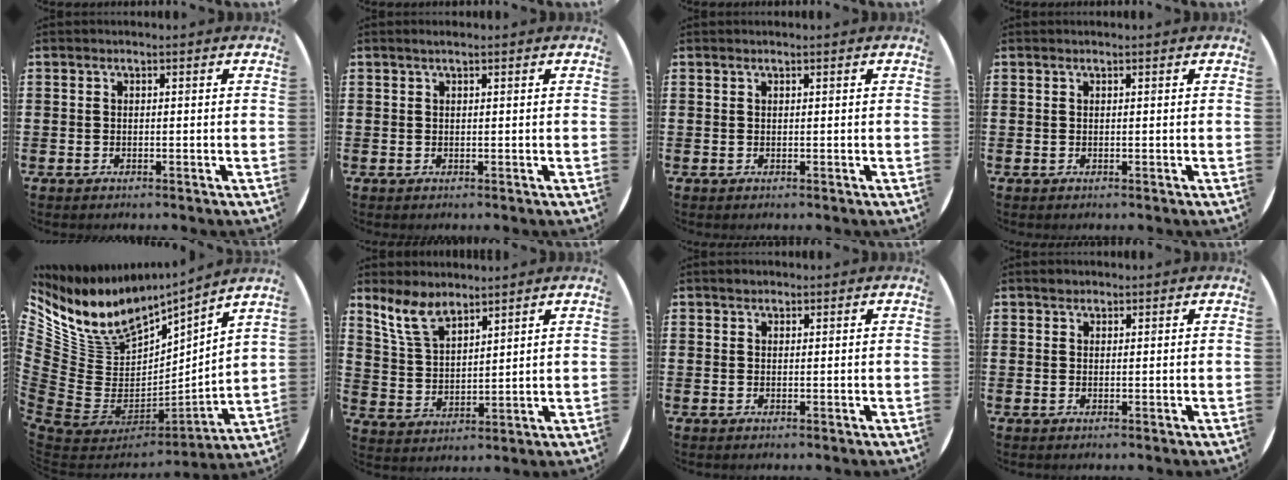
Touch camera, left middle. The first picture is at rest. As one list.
[{"total": 0.6, "force": [0.4, 0.0, 0.5], "torque": [-0.009, 0.002, 0.007]}, {"total": 0.0}, {"total": 0.0}, {"total": 9.5, "force": [6.3, 6.3, 3.2], "torque": [-0.114, -0.056, 0.120]}, {"total": 6.5, "force": [5.5, 2.3, 2.6], "torque": [-0.069, -0.017, 0.102]}, {"total": 0.8, "force": [0.7, 0.4, 0.0], "torque": [0.006, -0.001, 0.013]}, {"total": 0.9, "force": [0.8, 0.4, 0.0], "torque": [0.007, -0.001, 0.015]}]